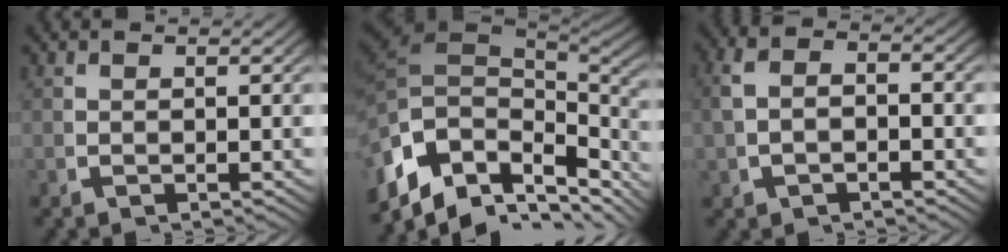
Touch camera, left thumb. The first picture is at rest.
{"total": 13.7, "force": [-2.6, 9.4, 9.6], "torque": [-0.185, -0.048, -0.008]}
{"total": 3.2, "force": [-0.2, 2.0, 2.5], "torque": [-0.053, 0.003, -0.001]}